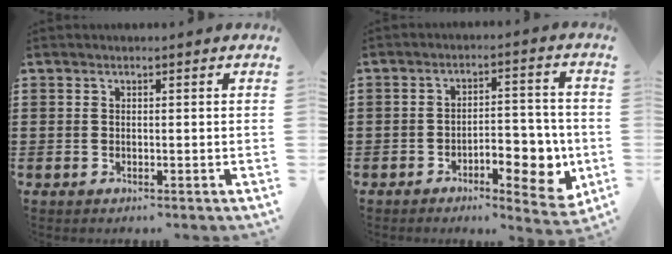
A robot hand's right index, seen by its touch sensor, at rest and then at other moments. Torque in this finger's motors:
{"motor_torque": [0.18, -0.04, 0.56, 0.07]}